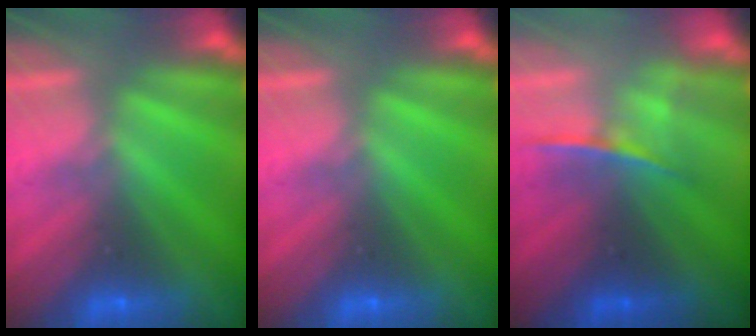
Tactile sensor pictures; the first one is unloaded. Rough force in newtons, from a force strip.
{"total": 0.0}
{"total": 1.8}